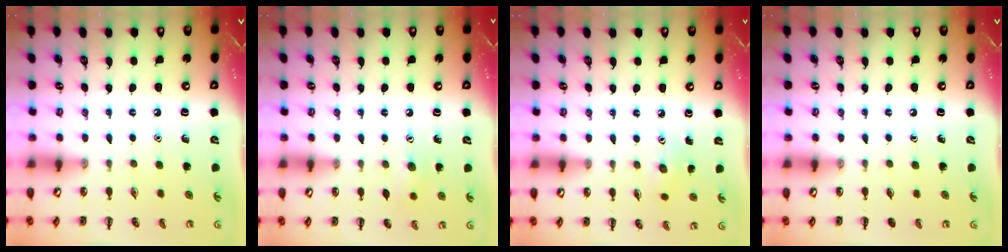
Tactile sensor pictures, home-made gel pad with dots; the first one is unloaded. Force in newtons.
{"total": 6.5, "press": 6.3, "slide": 1.6}
{"total": 3.2, "press": 3.1, "slide": 1.0}
{"total": 0.0}